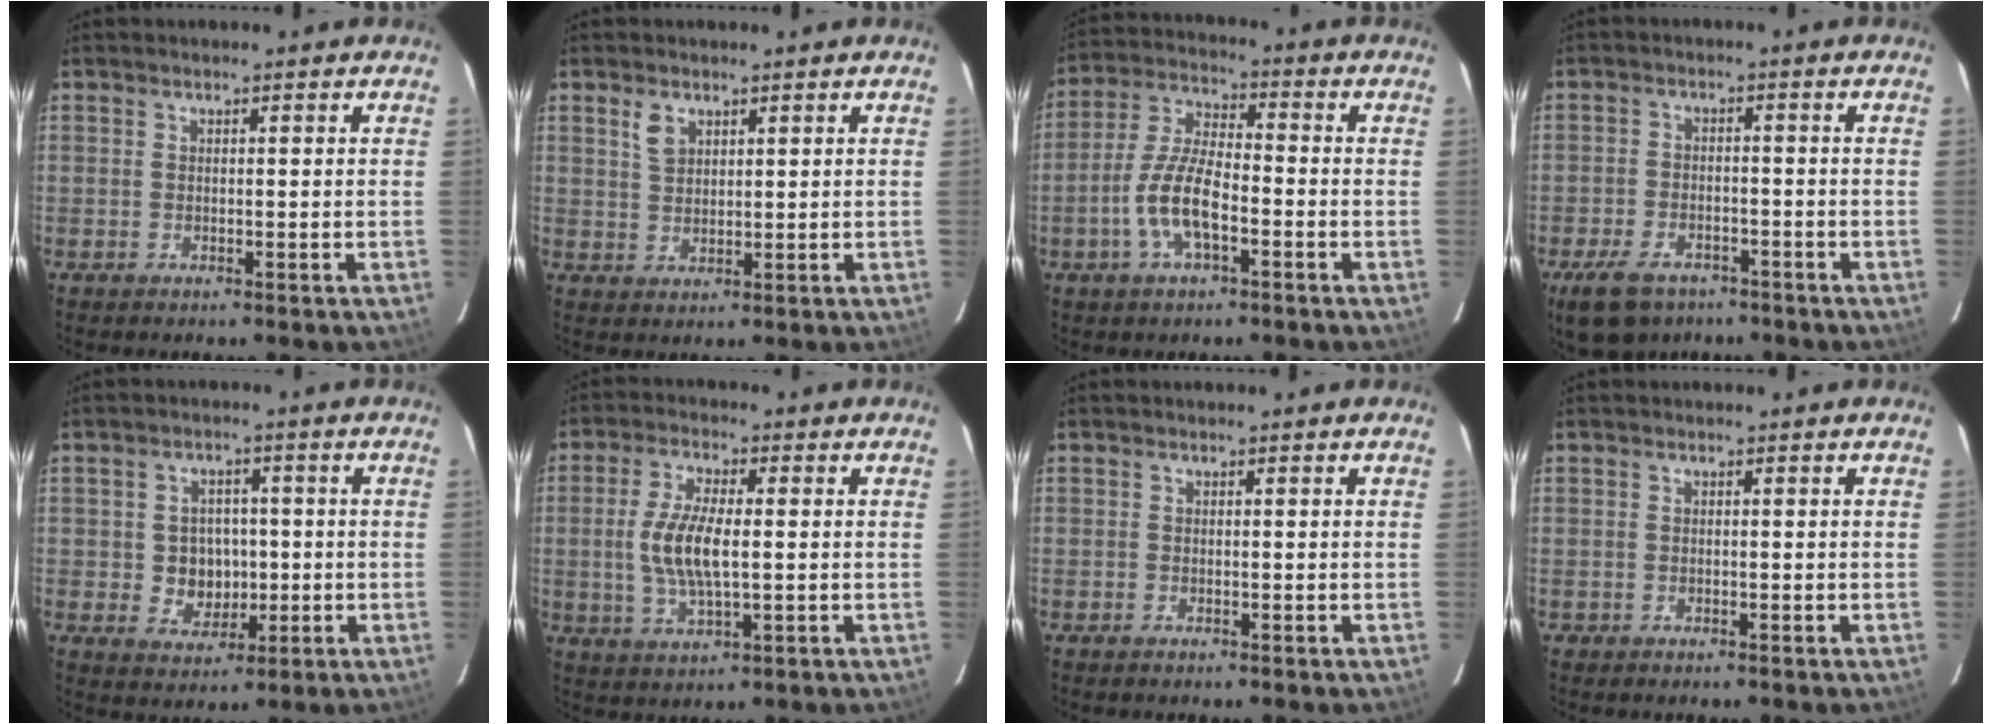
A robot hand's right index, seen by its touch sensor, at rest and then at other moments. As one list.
[{"total": 3.4, "force": [1.8, 2.2, 1.9], "torque": [-0.033, 0.005, 0.037]}, {"total": 10.0, "force": [-3.7, 3.5, 8.6], "torque": [-0.185, 0.004, -0.072]}, {"total": 10.1, "force": [-7.0, 5.5, 4.7], "torque": [-0.120, -0.008, -0.114]}, {"total": 6.1, "force": [-0.5, 5.6, 2.3], "torque": [-0.054, 0.013, 0.005]}, {"total": 9.1, "force": [-0.2, 3.3, 8.5], "torque": [-0.171, -0.001, -0.002]}, {"total": 0.0}, {"total": 0.8, "force": [-0.4, 0.7, -0.1], "torque": [0.001, 0.002, -0.006]}]